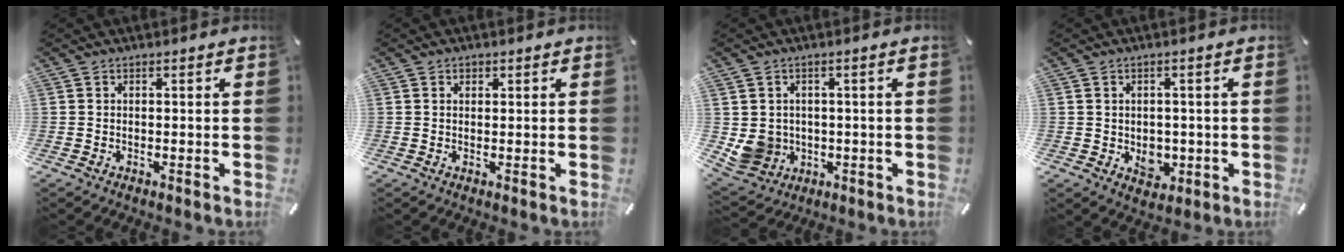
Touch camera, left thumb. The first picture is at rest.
{"total": 0.9, "force": [0.4, 0.7, 0.2], "torque": [0.004, 0.001, 0.005]}
{"total": 6.9, "force": [0.0, 6.7, 1.4], "torque": [-0.050, -0.002, 0.004]}
{"total": 5.0, "force": [-0.7, 4.2, 2.7], "torque": [-0.014, -0.004, -0.012]}